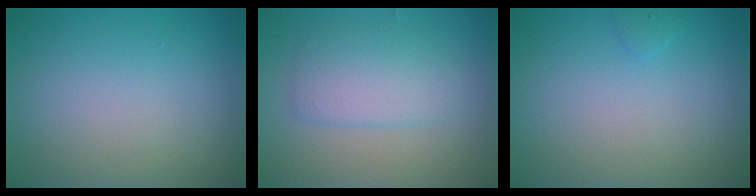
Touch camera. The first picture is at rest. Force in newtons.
{"total": 2.3, "press": 2.3, "slide": 0.1}
{"total": 0.5, "press": 0.5, "slide": 0.1}